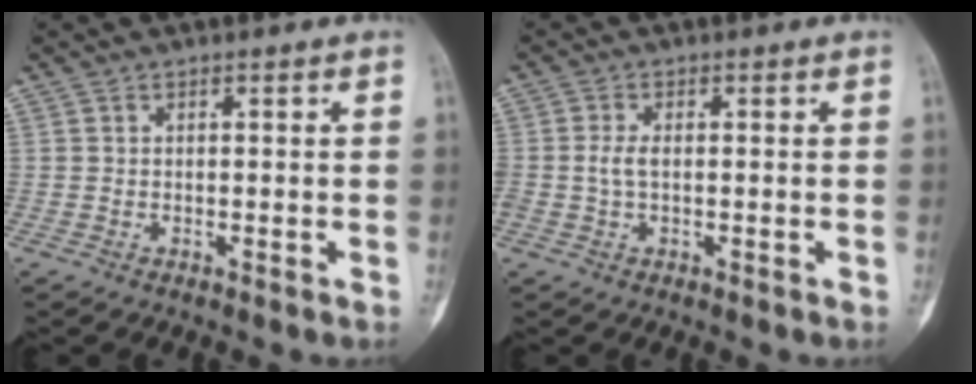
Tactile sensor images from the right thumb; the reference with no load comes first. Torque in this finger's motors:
{"motor_torque": [-0.51, 0.10, 0.40, 0.09, 0.03]}